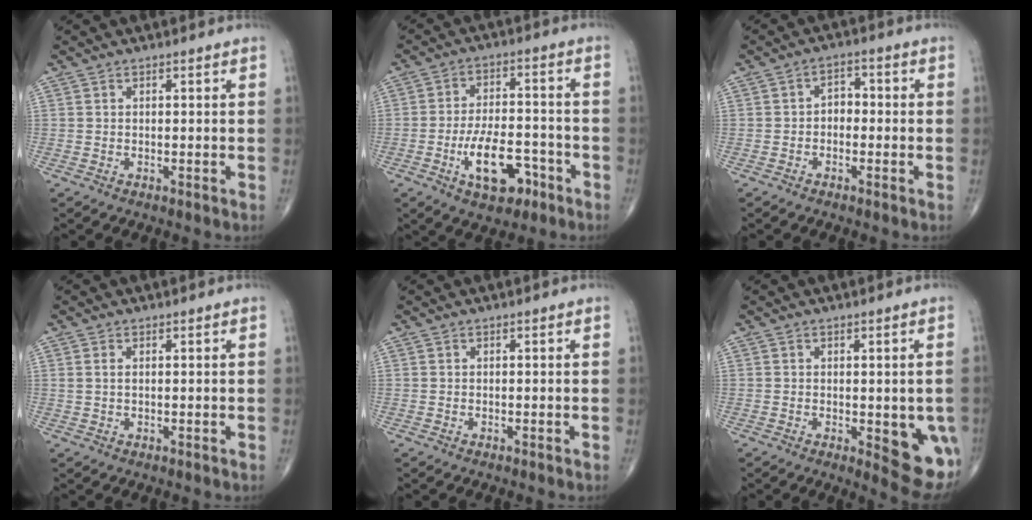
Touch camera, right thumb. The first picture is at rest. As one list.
[{"total": 11.1, "force": [-4.9, 5.6, 8.2], "torque": [-0.125, 0.028, -0.078]}, {"total": 3.3, "force": [-0.9, 2.4, 2.1], "torque": [-0.015, 0.021, -0.026]}, {"total": 1.0, "force": [0.3, 0.4, 0.8], "torque": [-0.023, 0.003, 0.008]}, {"total": 0.0}, {"total": 8.7, "force": [-2.1, 3.5, 7.7], "torque": [-0.064, -0.013, -0.021]}]